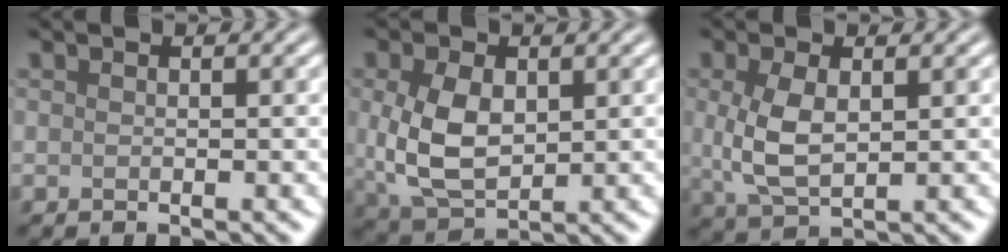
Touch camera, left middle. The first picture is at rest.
{"total": 6.0, "force": [0.5, 3.8, 4.6], "torque": [-0.106, -0.002, 0.019]}
{"total": 4.1, "force": [0.5, 2.1, 3.5], "torque": [-0.083, 0.000, 0.014]}